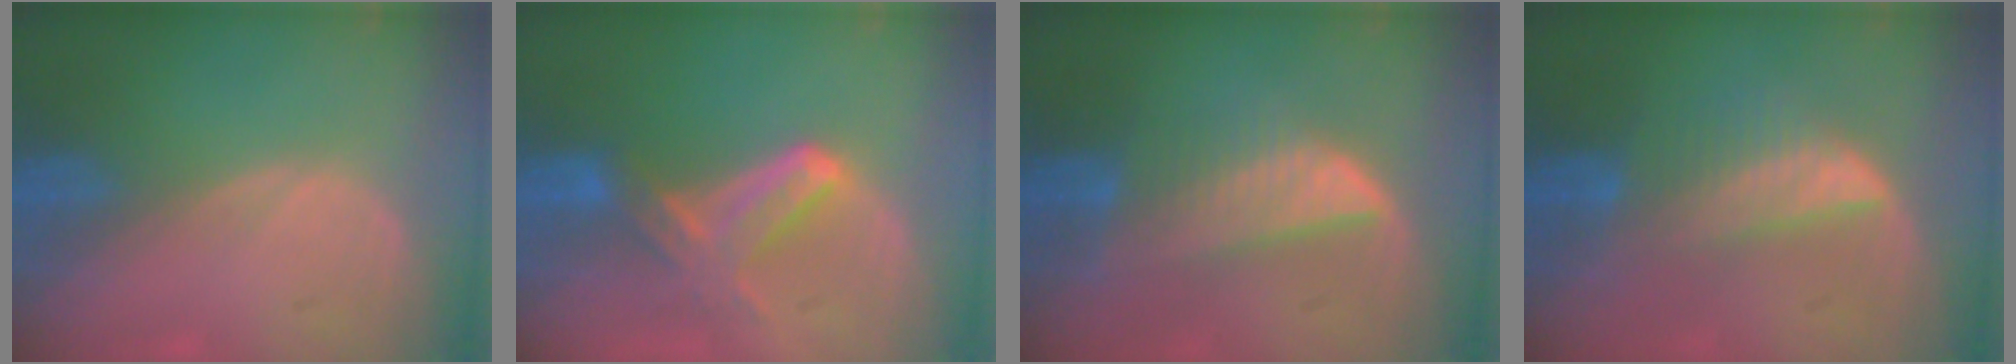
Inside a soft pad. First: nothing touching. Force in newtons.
{"total": 6.1, "press": 6.1, "slide": 0.1}
{"total": 6.7, "press": 6.5, "slide": 1.6}
{"total": 6.5, "press": 6.1, "slide": 2.2}